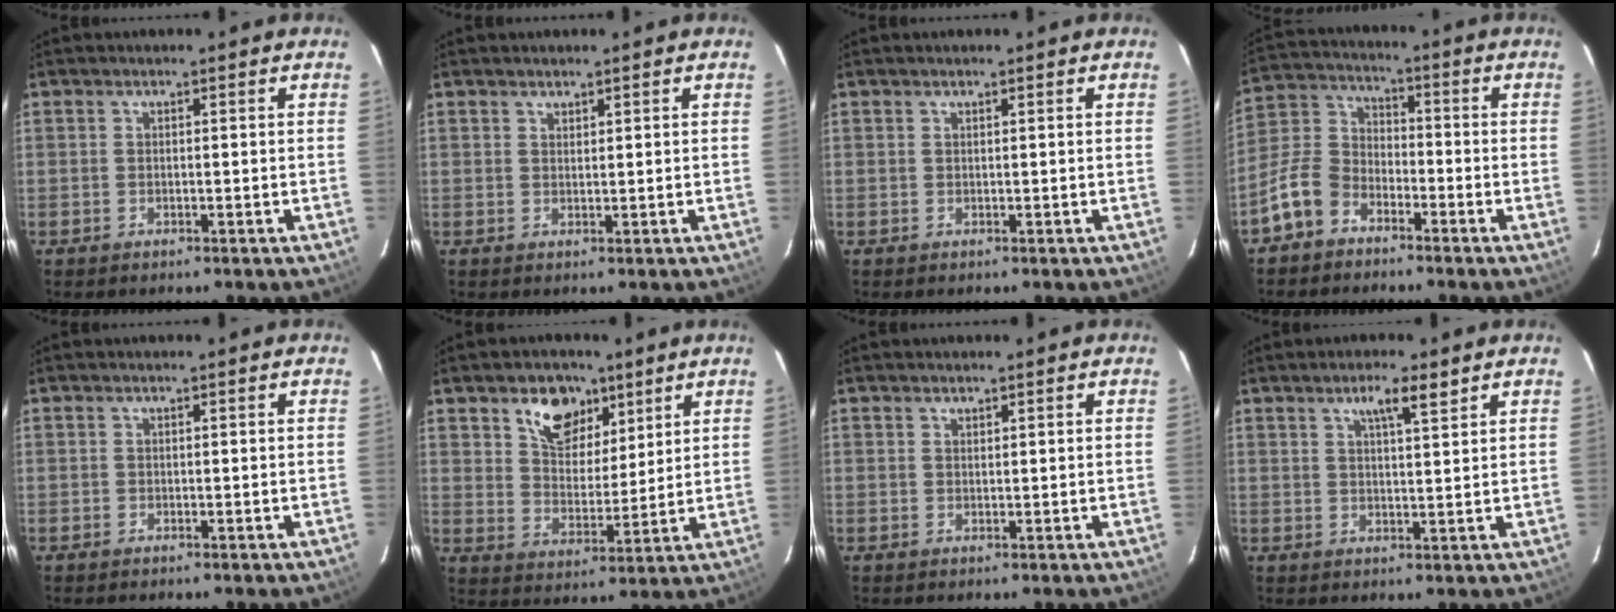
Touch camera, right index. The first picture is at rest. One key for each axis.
{"total": 0.8, "fx": 0.7, "fy": 0.4, "fz": 0.1, "tx": -0.002, "ty": 0.002, "tz": 0.014}
{"total": 0.0}
{"total": 9.7, "fx": -6.3, "fy": 6.3, "fz": 3.9, "tx": -0.097, "ty": 0.033, "tz": -0.129}
{"total": 0.0}
{"total": 10.4, "fx": 6.2, "fy": 6.5, "fz": 5.2, "tx": -0.085, "ty": 0.006, "tz": 0.111}
{"total": 0.7, "fx": 0.6, "fy": 0.3, "fz": 0.1, "tx": -0.001, "ty": 0.001, "tz": 0.011}
{"total": 4.7, "fx": 3.0, "fy": 0.8, "fz": 3.5, "tx": -0.058, "ty": 0.003, "tz": 0.050}